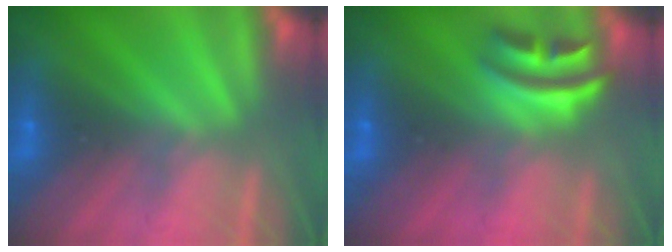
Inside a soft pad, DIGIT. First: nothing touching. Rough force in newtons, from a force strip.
{"total": 2.9}